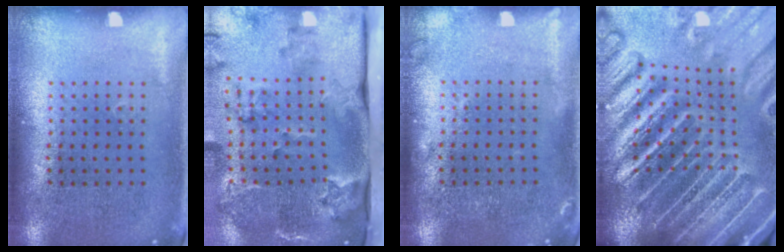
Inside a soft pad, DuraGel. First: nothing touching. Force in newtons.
{"total": 4.0, "press": 2.7, "slide": 3.0}
{"total": 1.2, "press": 1.1, "slide": 0.2}
{"total": 5.8, "press": 5.0, "slide": 2.9}